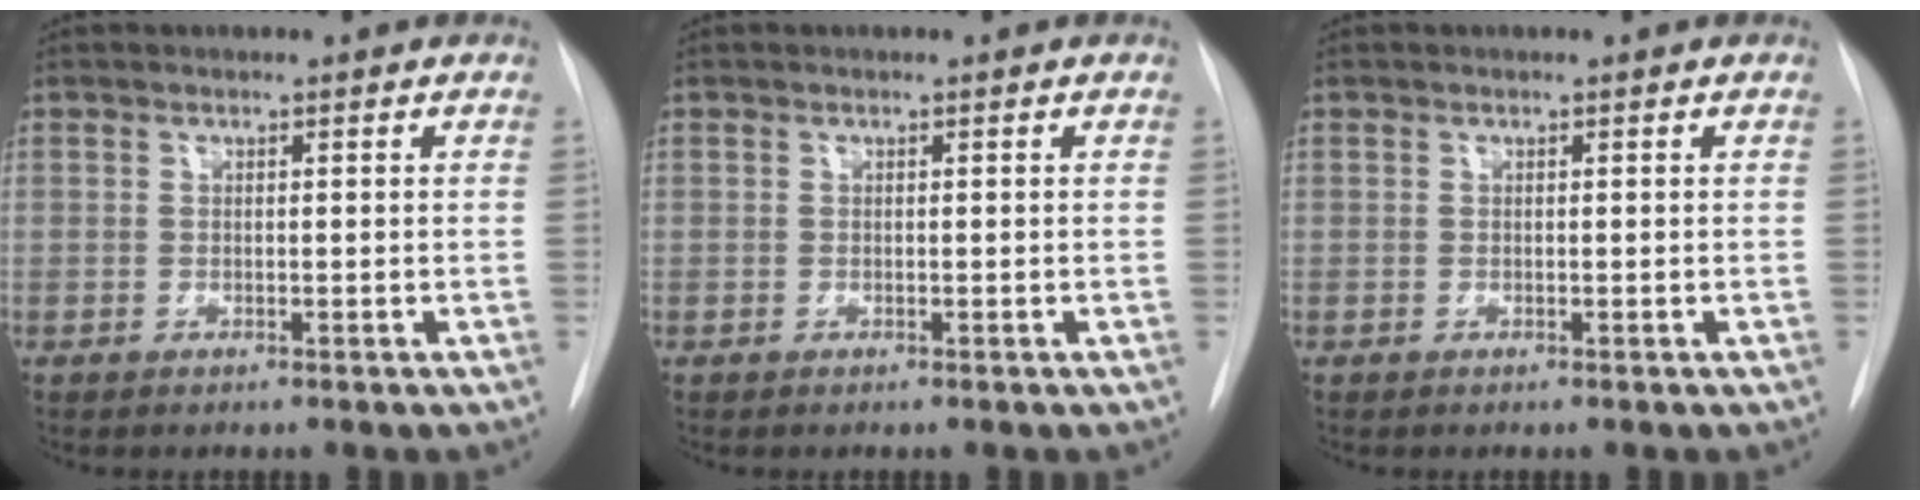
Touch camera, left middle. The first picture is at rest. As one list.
[{"total": 0.0}, {"total": 0.0}]